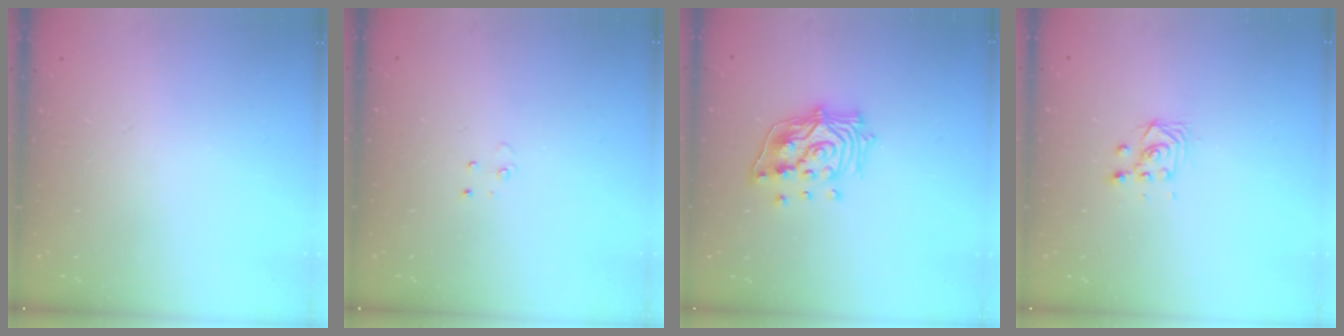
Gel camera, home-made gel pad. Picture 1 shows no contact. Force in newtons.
{"total": 3.0, "press": 2.9, "slide": 0.3}
{"total": 14.9, "press": 14.8, "slide": 2.2}
{"total": 4.3, "press": 4.3, "slide": 0.6}